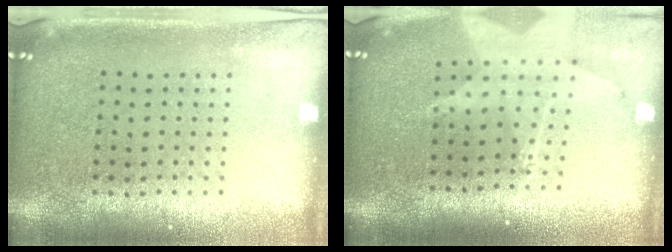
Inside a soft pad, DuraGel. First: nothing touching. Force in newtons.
{"total": 1.9, "press": 1.5, "slide": 1.2}